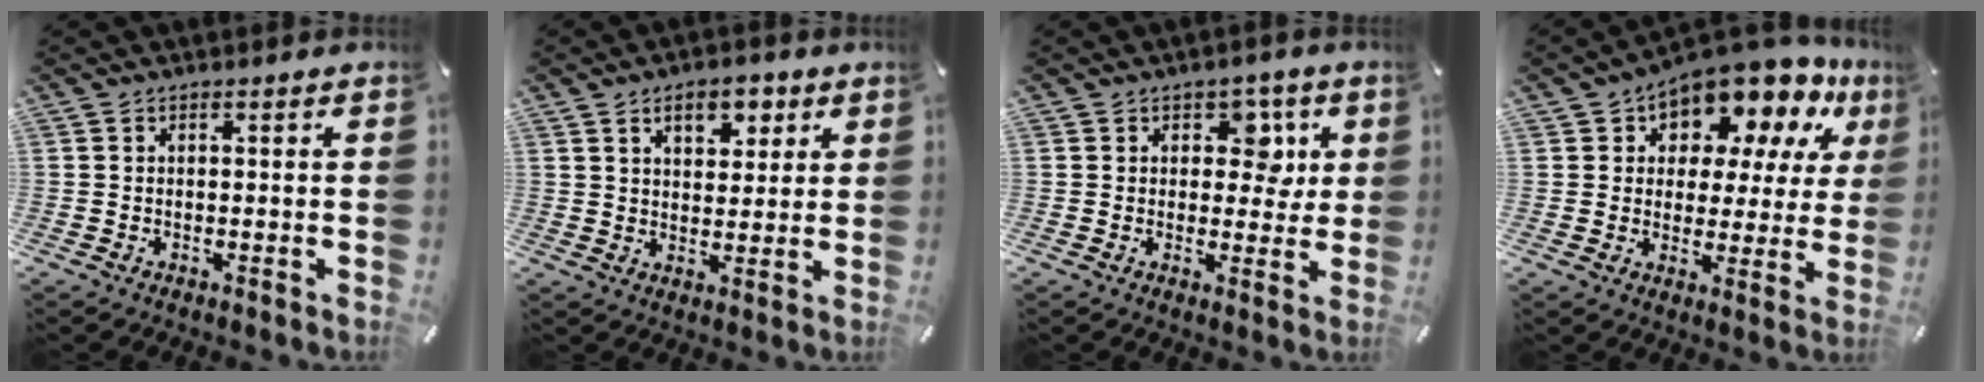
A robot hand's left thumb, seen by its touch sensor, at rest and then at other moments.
{"total": 7.4, "force": [3.7, 4.6, 4.5], "torque": [-0.060, -0.004, 0.061]}
{"total": 7.2, "force": [2.4, 5.3, 4.2], "torque": [-0.034, -0.008, 0.031]}
{"total": 12.0, "force": [9.3, 6.0, 4.7], "torque": [-0.085, -0.083, 0.162]}